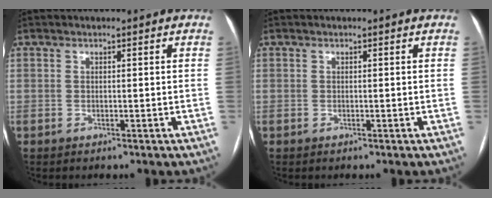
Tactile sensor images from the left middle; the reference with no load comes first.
{"total": 0.0}